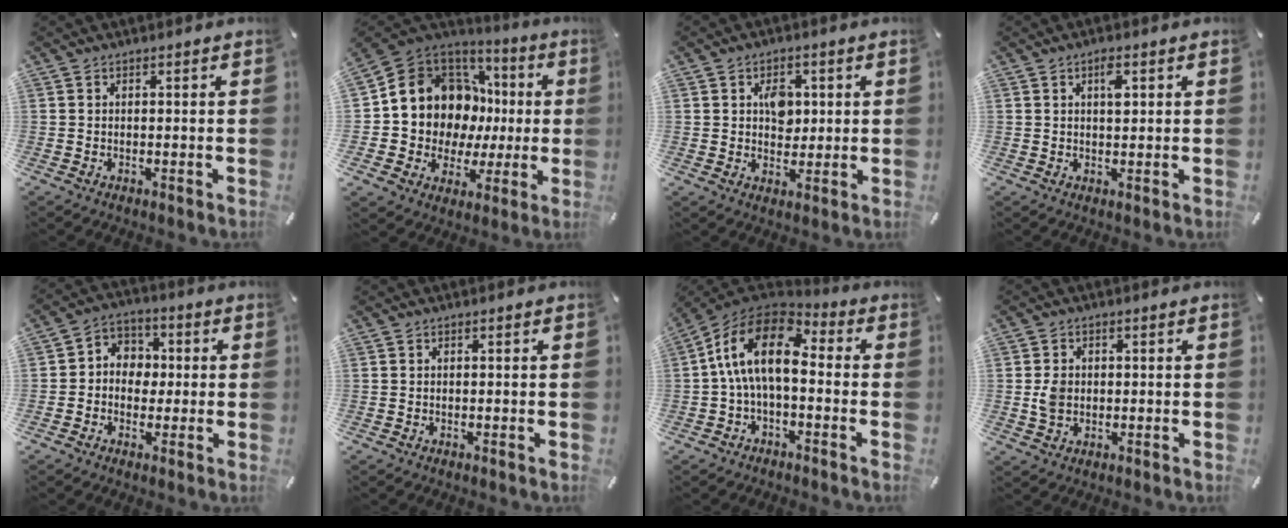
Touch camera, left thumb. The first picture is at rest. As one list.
[{"total": 12.2, "force": [3.9, 11.0, 3.5], "torque": [-0.075, -0.058, 0.091]}, {"total": 5.8, "force": [1.4, 4.6, 3.4], "torque": [-0.034, -0.005, 0.016]}, {"total": 3.1, "force": [1.2, 1.3, 2.5], "torque": [-0.038, 0.000, 0.015]}, {"total": 5.4, "force": [-1.4, 5.1, 1.2], "torque": [-0.025, 0.017, -0.030]}, {"total": 0.0}, {"total": 14.5, "force": [0.9, 8.3, 11.9], "torque": [-0.248, 0.007, 0.012]}, {"total": 3.9, "force": [0.0, 3.2, 2.2], "torque": [-0.039, 0.001, -0.002]}]